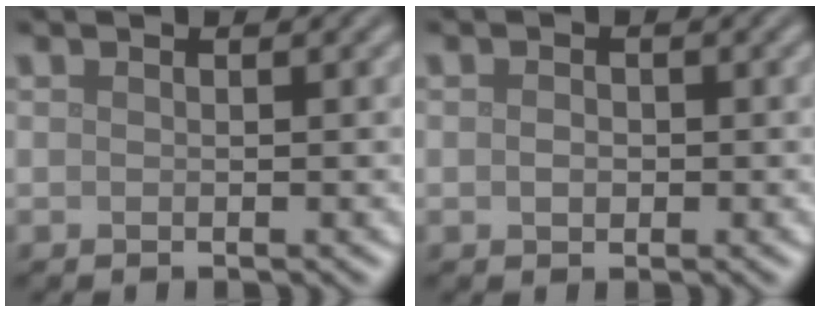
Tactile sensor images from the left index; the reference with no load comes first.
{"total": 1.0, "force": [-0.1, 0.8, 0.7], "torque": [-0.011, -0.001, -0.003]}